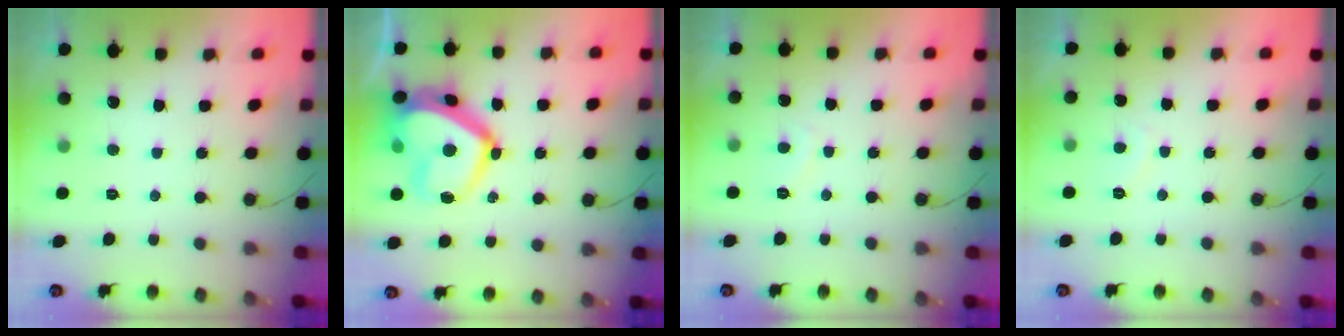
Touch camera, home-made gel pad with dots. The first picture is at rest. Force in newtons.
{"total": 18.5, "press": 18.4, "slide": 1.6}
{"total": 1.8, "press": 1.7, "slide": 0.6}
{"total": 1.8, "press": 1.7, "slide": 0.6}